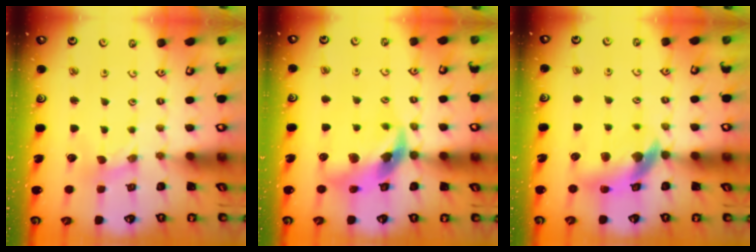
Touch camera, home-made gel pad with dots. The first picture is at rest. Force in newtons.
{"total": 12.9, "press": 12.7, "slide": 1.7}
{"total": 11.4, "press": 11.2, "slide": 1.7}